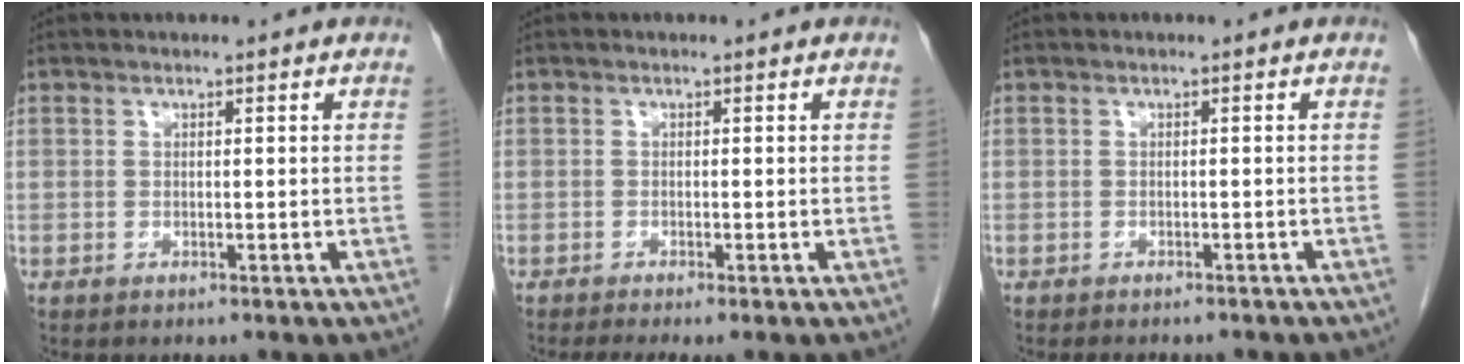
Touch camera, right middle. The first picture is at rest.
{"total": 3.1, "force": [-2.3, 0.0, 2.0], "torque": [-0.032, -0.010, -0.037]}
{"total": 4.9, "force": [-4.3, 1.3, 2.0], "torque": [-0.023, -0.004, -0.048]}